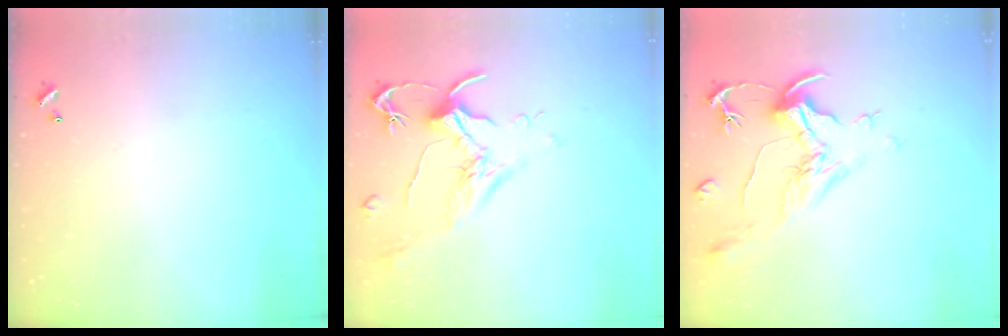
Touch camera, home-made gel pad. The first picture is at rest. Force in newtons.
{"total": 1.8, "press": 1.7, "slide": 0.6}
{"total": 2.2, "press": 1.7, "slide": 1.4}